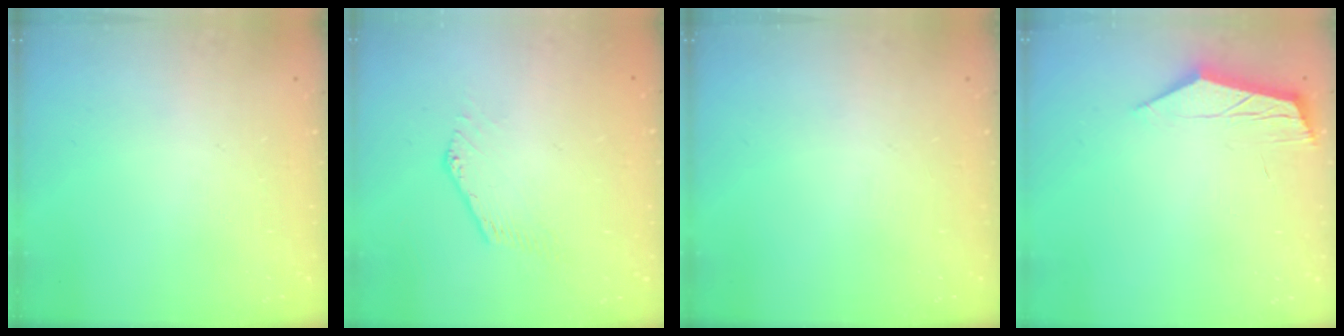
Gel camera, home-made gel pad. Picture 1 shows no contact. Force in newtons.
{"total": 0.8, "press": 0.8, "slide": 0.1}
{"total": 0.0}
{"total": 6.5, "press": 6.5, "slide": 0.3}